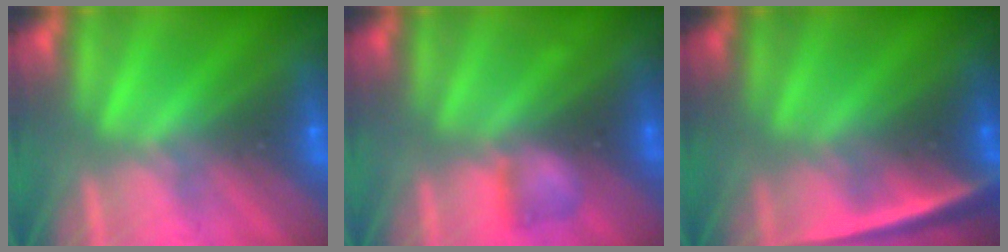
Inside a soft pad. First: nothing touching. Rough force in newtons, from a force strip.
{"total": 2.1}
{"total": 2.3}